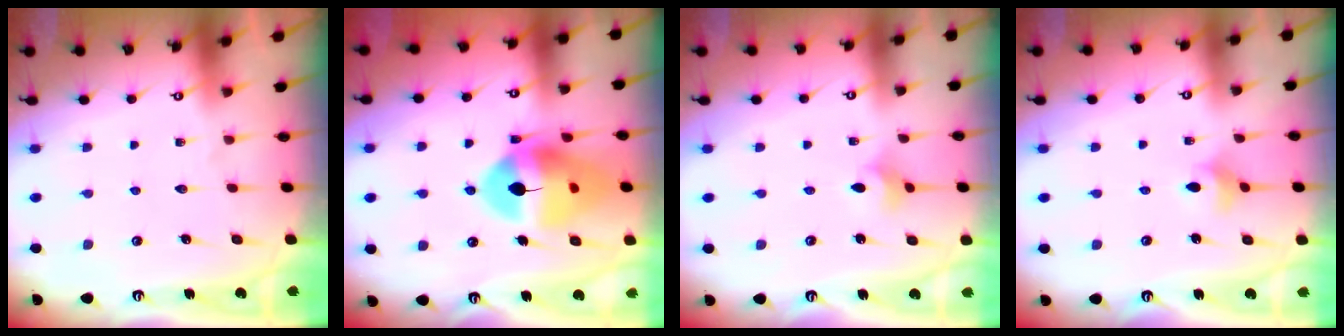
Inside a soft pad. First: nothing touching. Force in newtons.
{"total": 16.1, "press": 16.0, "slide": 1.6}
{"total": 3.6, "press": 3.5, "slide": 0.6}
{"total": 5.5, "press": 5.4, "slide": 0.9}